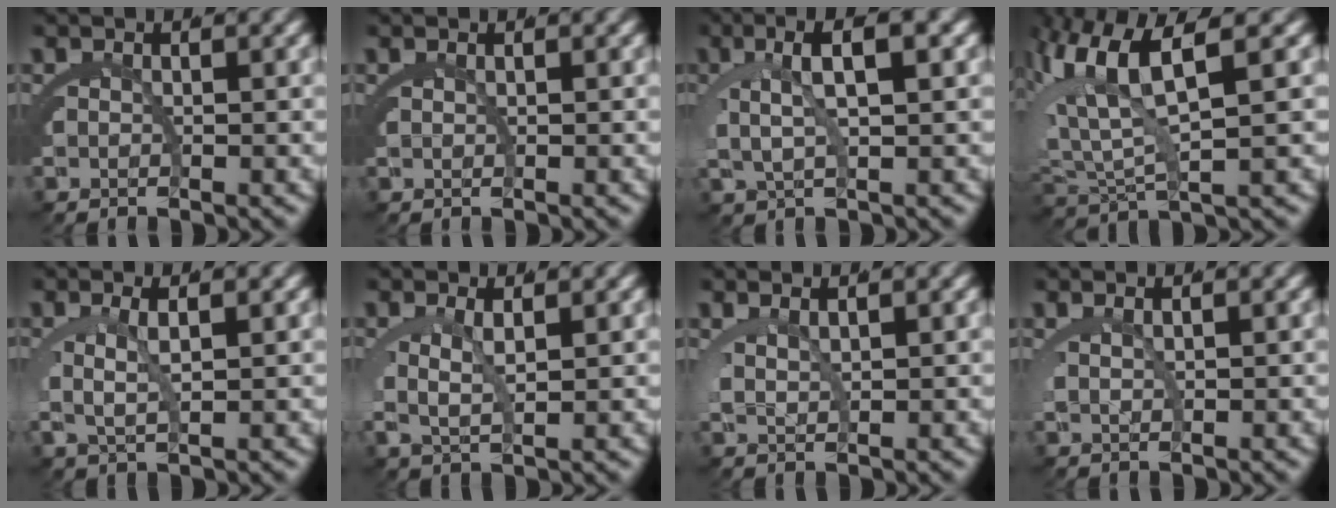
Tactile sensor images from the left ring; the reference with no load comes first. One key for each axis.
{"total": 0.8, "fx": 0.4, "fy": -0.7, "fz": 0.2, "tx": -0.002, "ty": 0.000, "tz": 0.009}
{"total": 5.1, "fx": 1.9, "fy": 1.3, "fz": 4.5, "tx": -0.085, "ty": 0.011, "tz": 0.036}
{"total": 7.5, "fx": 2.6, "fy": 3.2, "fz": 6.2, "tx": -0.133, "ty": 0.003, "tz": 0.048}
{"total": 2.9, "fx": 0.9, "fy": 0.7, "fz": 2.7, "tx": -0.058, "ty": -0.004, "tz": 0.024}
{"total": 2.7, "fx": 0.9, "fy": 0.8, "fz": 2.4, "tx": -0.053, "ty": -0.007, "tz": 0.025}
{"total": 1.9, "fx": 1.4, "fy": 0.3, "fz": 1.3, "tx": -0.030, "ty": -0.004, "tz": 0.032}
{"total": 1.3, "fx": 0.9, "fy": -0.1, "fz": 1.0, "tx": -0.022, "ty": -0.002, "tz": 0.023}